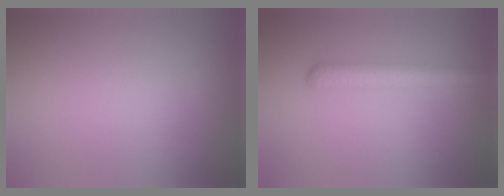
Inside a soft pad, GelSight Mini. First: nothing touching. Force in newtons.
{"total": 2.9, "press": 2.9, "slide": 0.1}